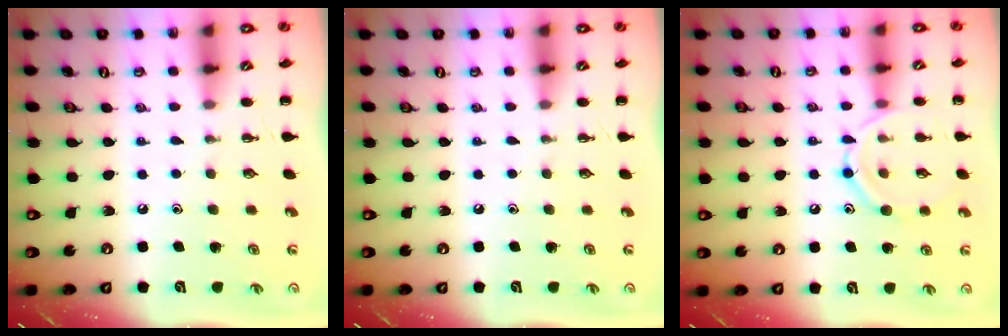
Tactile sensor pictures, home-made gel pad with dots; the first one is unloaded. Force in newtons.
{"total": 0.0}
{"total": 11.2, "press": 11.2, "slide": 0.8}